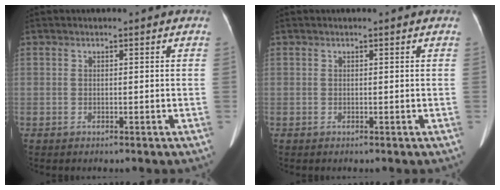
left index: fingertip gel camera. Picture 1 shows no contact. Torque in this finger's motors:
{"motor_torque": [0.03, -0.01, -0.02, -0.01]}